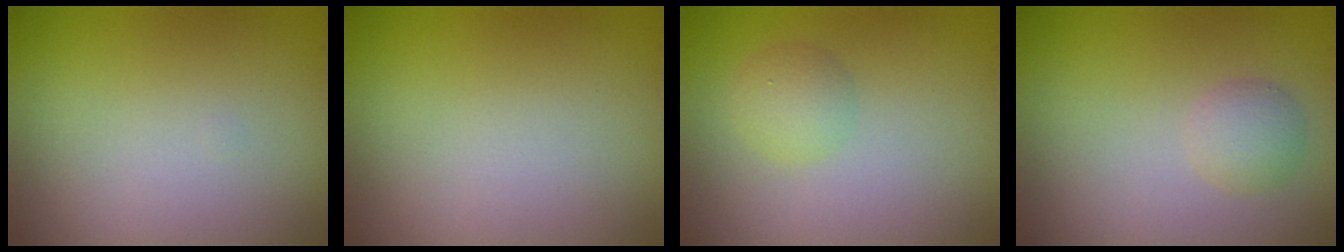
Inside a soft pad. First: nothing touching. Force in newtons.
{"total": 0.0}
{"total": 1.8, "press": 1.8, "slide": 0.1}
{"total": 1.7, "press": 1.7, "slide": 0.1}